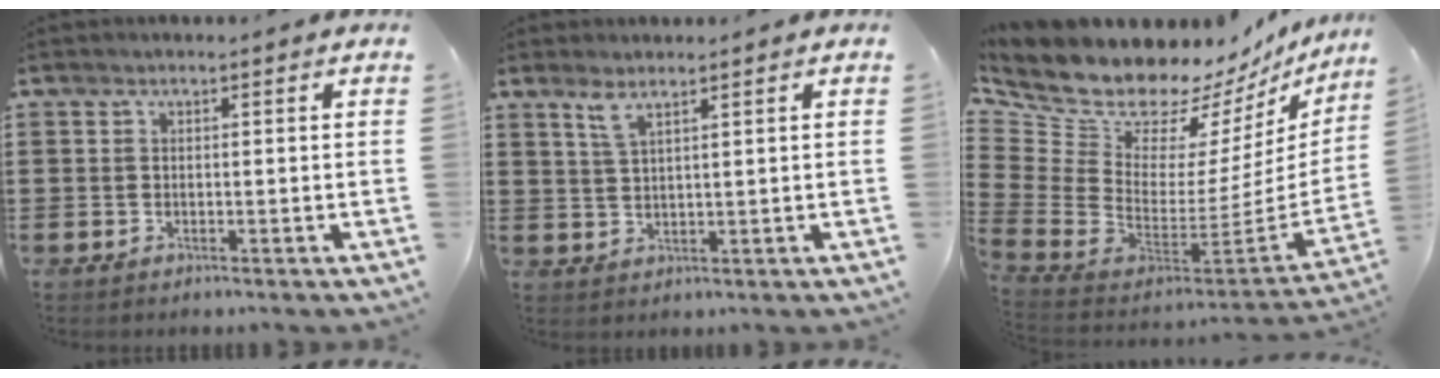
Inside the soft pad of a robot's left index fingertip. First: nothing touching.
{"total": 3.0, "force": [2.2, 0.6, 2.0], "torque": [-0.046, 0.002, 0.041]}
{"total": 11.9, "force": [10.3, 4.8, 3.5], "torque": [-0.137, -0.098, 0.182]}